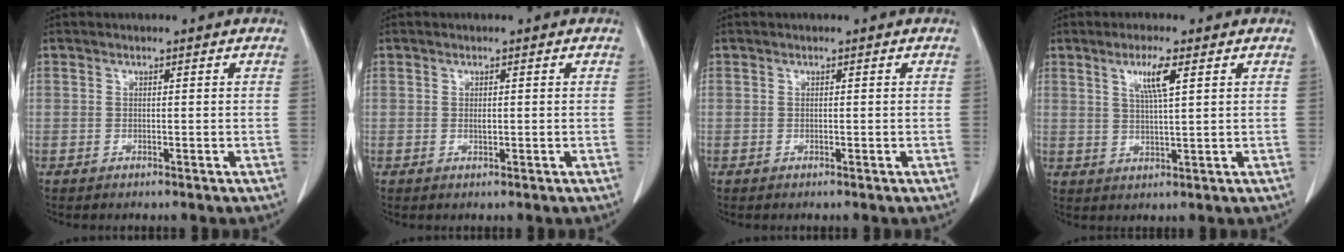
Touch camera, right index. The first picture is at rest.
{"total": 0.8, "force": [0.1, 0.3, 0.7], "torque": [-0.015, -0.002, 0.002]}
{"total": 0.0}
{"total": 5.0, "force": [2.3, 0.1, 4.5], "torque": [-0.083, -0.001, 0.040]}